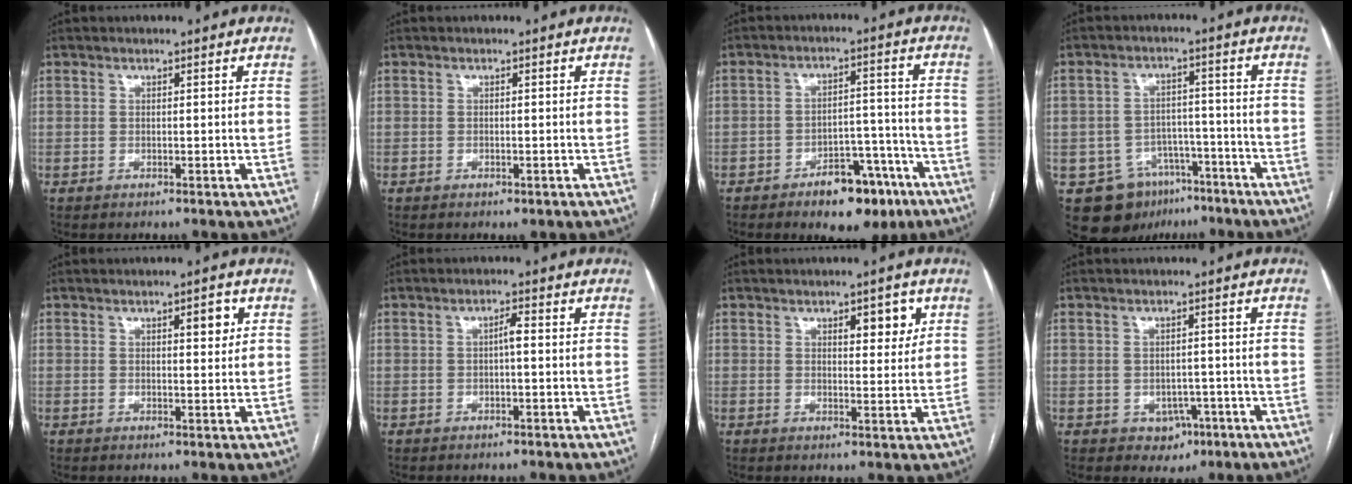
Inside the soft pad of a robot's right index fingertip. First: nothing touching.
{"total": 0.5, "force": [-0.2, 0.3, 0.3], "torque": [-0.002, 0.000, 0.001]}
{"total": 8.9, "force": [-5.6, 3.6, 5.9], "torque": [-0.082, 0.009, -0.082]}
{"total": 10.7, "force": [-6.4, 7.9, 3.5], "torque": [-0.052, 0.022, -0.088]}
{"total": 2.9, "force": [1.2, 0.8, 2.5], "torque": [-0.035, 0.001, 0.018]}
{"total": 1.7, "force": [-0.1, 0.2, 1.7], "torque": [-0.028, 0.005, 0.000]}
{"total": 4.4, "force": [2.1, 1.5, 3.6], "torque": [-0.048, -0.001, 0.030]}
{"total": 3.6, "force": [-1.6, 2.9, 1.4], "torque": [-0.007, 0.006, -0.009]}